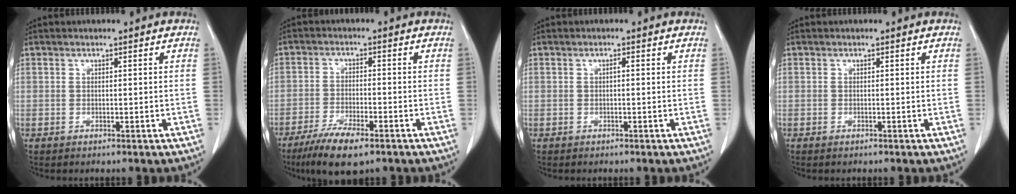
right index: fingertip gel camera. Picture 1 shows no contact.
{"total": 8.2, "force": [-5.6, 1.6, 5.7], "torque": [-0.101, -0.015, -0.094]}
{"total": 0.5, "force": [0.0, 0.1, 0.5], "torque": [-0.009, 0.002, 0.001]}
{"total": 0.0}